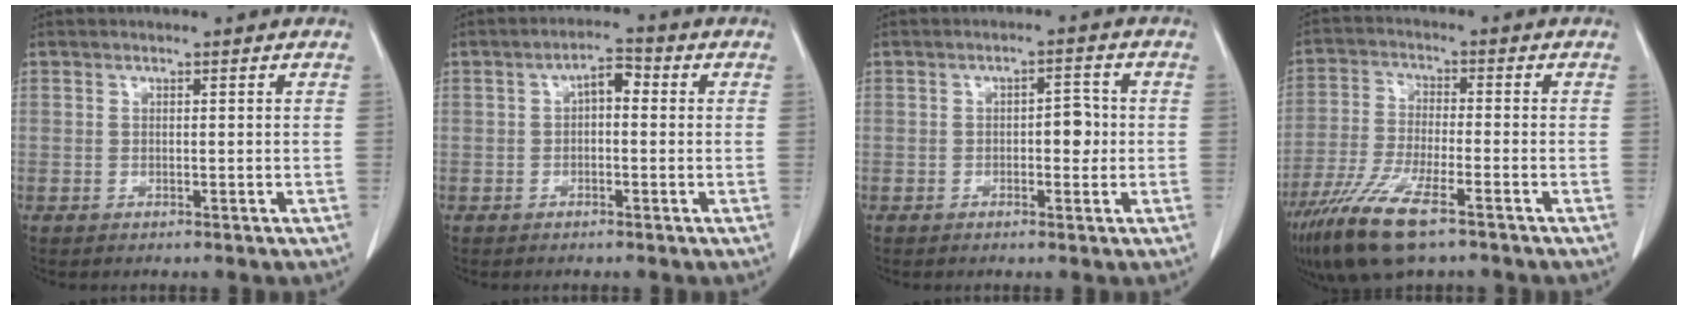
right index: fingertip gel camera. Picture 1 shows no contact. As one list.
[{"total": 3.6, "force": [0.4, 1.7, 3.2], "torque": [-0.047, 0.019, 0.003]}, {"total": 3.4, "force": [-0.2, 1.6, 3.0], "torque": [-0.036, 0.006, -0.002]}, {"total": 11.5, "force": [-7.3, 2.2, 8.6], "torque": [-0.172, -0.027, -0.133]}]